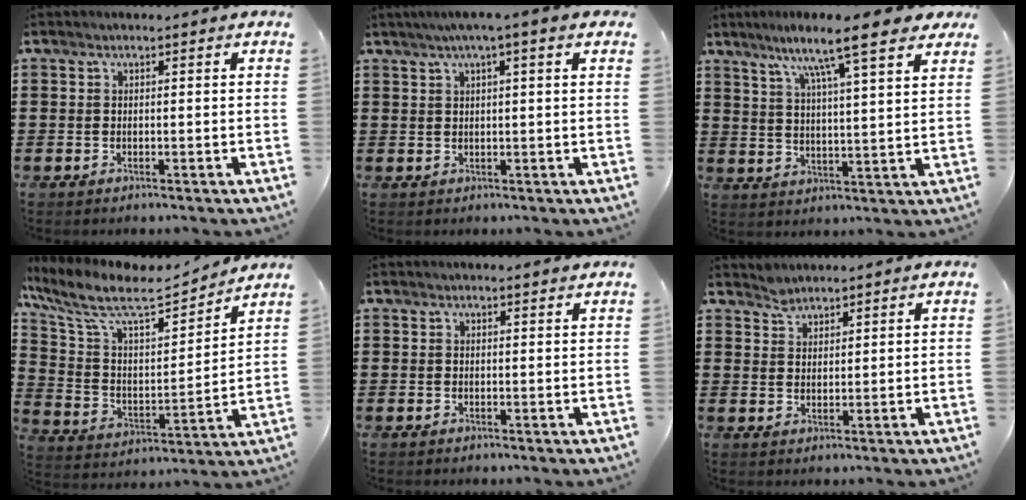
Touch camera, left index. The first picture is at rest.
{"total": 3.5, "force": [1.9, -0.1, 3.0], "torque": [-0.060, 0.005, 0.033]}
{"total": 9.6, "force": [7.4, 0.6, 6.0], "torque": [-0.127, -0.033, 0.118]}
{"total": 10.2, "force": [8.3, 2.4, 5.4], "torque": [-0.140, -0.045, 0.140]}
{"total": 0.7, "force": [0.6, 0.0, 0.2], "torque": [-0.006, -0.001, 0.012]}
{"total": 2.2, "force": [2.0, 0.7, 0.0], "torque": [-0.006, -0.001, 0.041]}